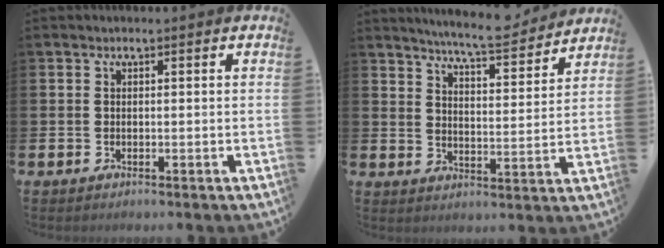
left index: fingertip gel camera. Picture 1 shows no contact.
{"total": 7.3, "force": [7.0, 0.3, 1.7], "torque": [-0.038, -0.046, 0.122]}